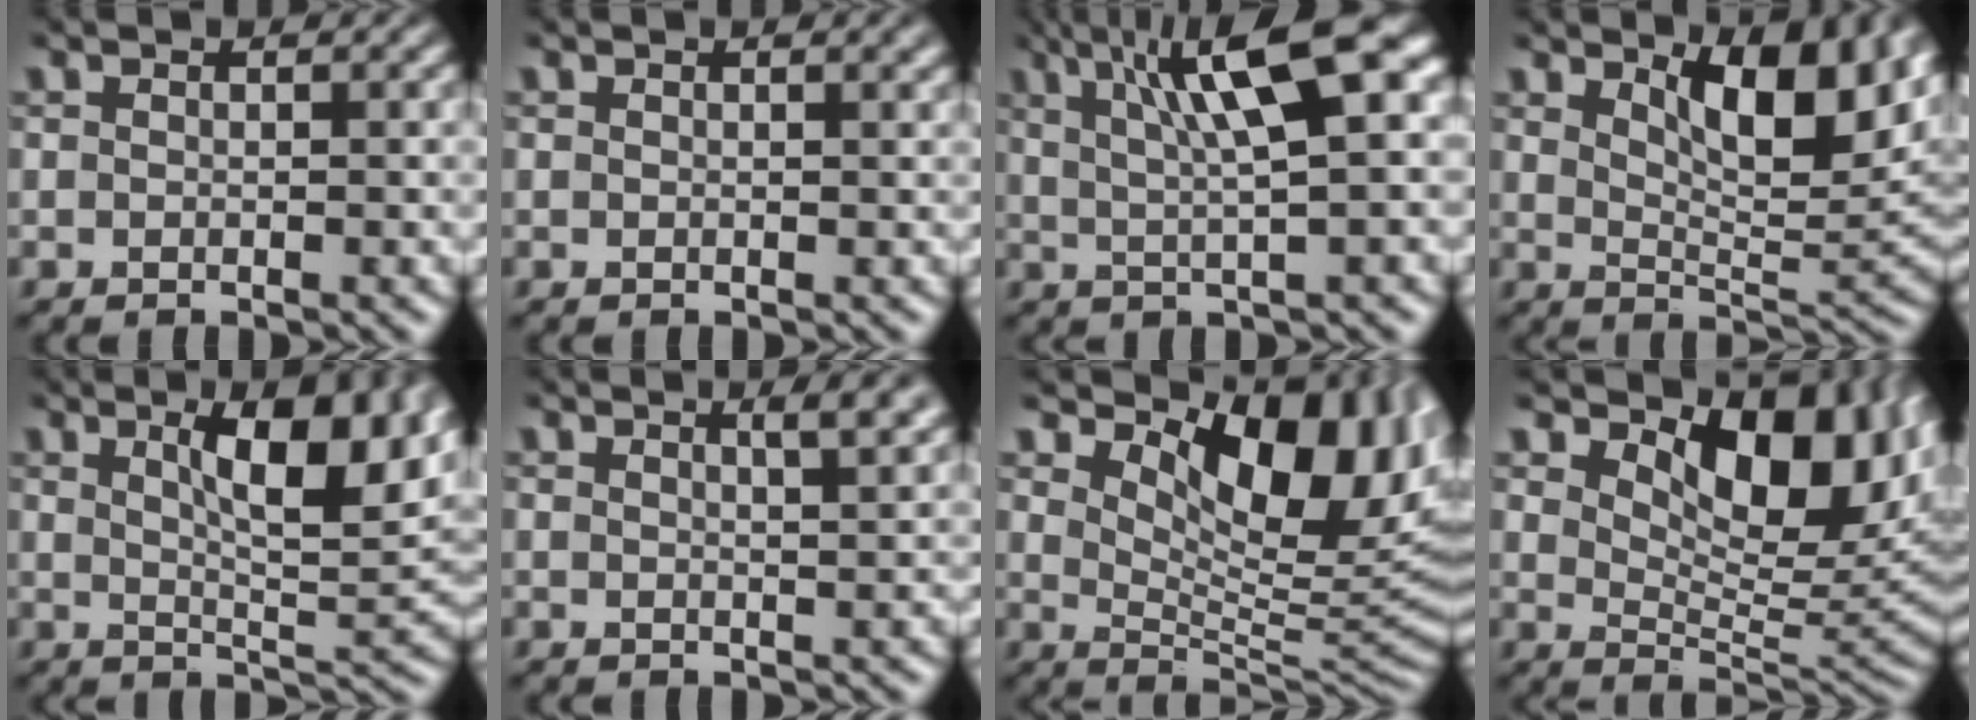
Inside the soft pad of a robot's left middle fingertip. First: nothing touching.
{"total": 1.0, "force": [0.7, 0.3, 0.7], "torque": [-0.005, 0.005, 0.010]}
{"total": 9.9, "force": [3.7, 2.2, 8.9], "torque": [-0.131, 0.018, 0.061]}
{"total": 8.8, "force": [4.1, 3.5, 7.0], "torque": [-0.110, -0.002, 0.066]}
{"total": 8.0, "force": [3.0, 2.2, 7.1], "torque": [-0.102, -0.002, 0.051]}
{"total": 3.2, "force": [1.8, 1.1, 2.4], "torque": [-0.010, 0.016, 0.006]}
{"total": 11.3, "force": [4.8, 5.4, 8.7], "torque": [-0.119, -0.004, 0.084]}
{"total": 11.2, "force": [4.9, 5.6, 8.4], "torque": [-0.120, -0.002, 0.084]}